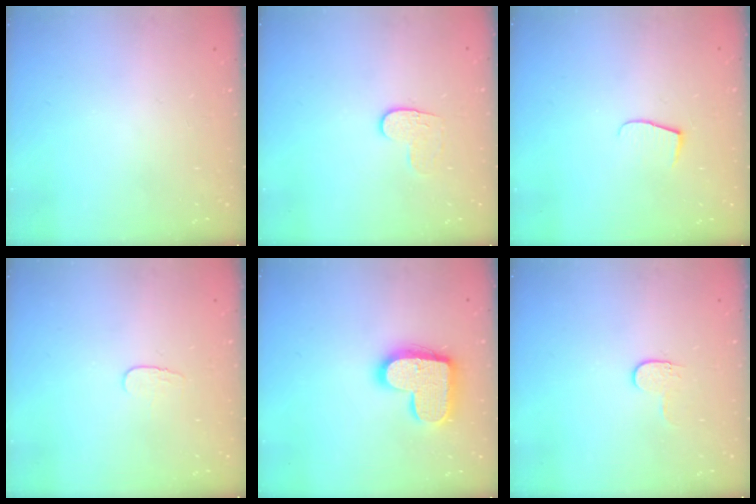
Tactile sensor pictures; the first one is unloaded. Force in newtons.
{"total": 5.8, "press": 5.8, "slide": 0.6}
{"total": 5.5, "press": 5.5, "slide": 0.6}
{"total": 3.7, "press": 3.7, "slide": 0.4}
{"total": 16.6, "press": 16.5, "slide": 0.9}
{"total": 3.9, "press": 3.9, "slide": 0.4}